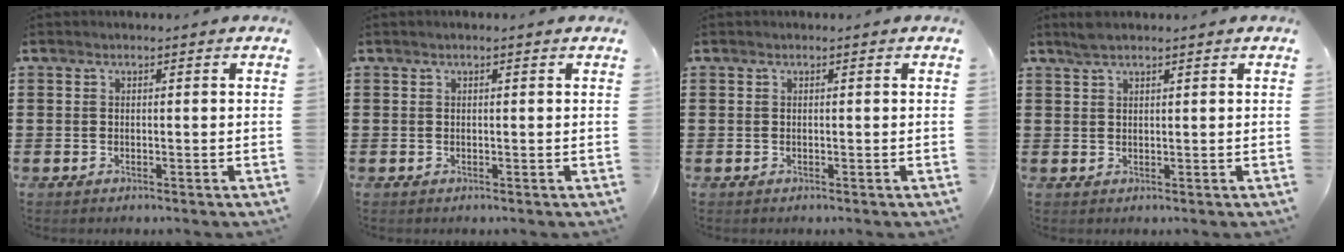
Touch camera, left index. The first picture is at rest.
{"total": 0.0}
{"total": 0.0}
{"total": 2.2, "force": [1.8, 0.4, 1.2], "torque": [-0.027, 0.003, 0.032]}